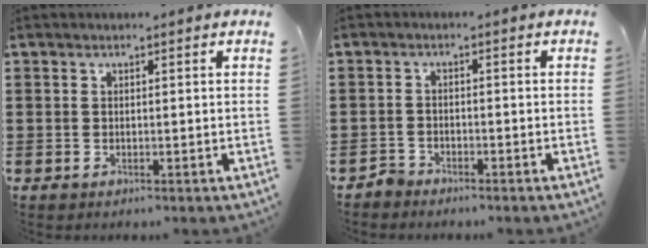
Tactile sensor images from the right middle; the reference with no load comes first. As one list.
[{"total": 1.7, "force": [-1.7, 0.5, 0.0], "torque": [-0.011, 0.002, -0.038]}]